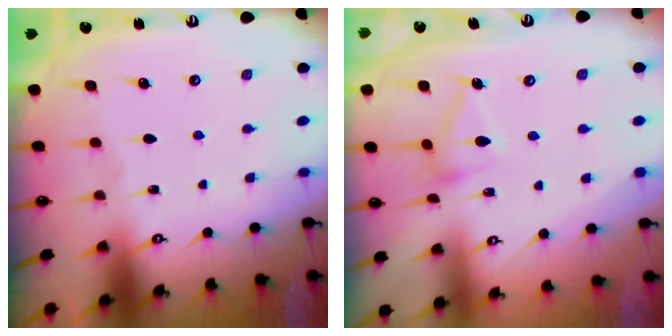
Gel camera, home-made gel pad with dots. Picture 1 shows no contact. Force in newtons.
{"total": 12.1, "press": 12.1, "slide": 0.3}